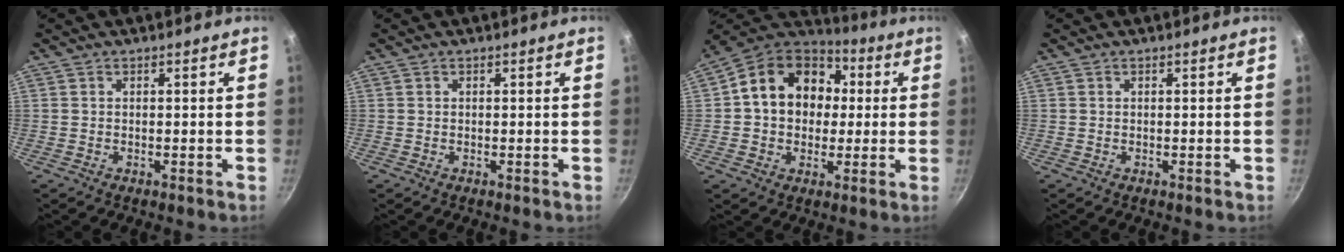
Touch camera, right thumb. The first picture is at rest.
{"total": 0.0}
{"total": 17.4, "force": [2.5, 13.8, 10.2], "torque": [-0.142, 0.032, 0.027]}
{"total": 0.0}